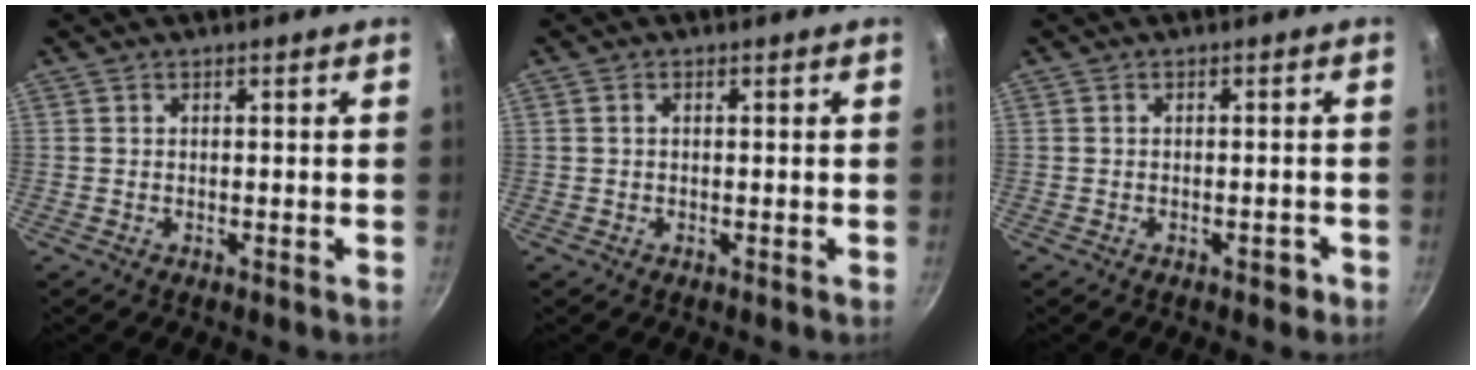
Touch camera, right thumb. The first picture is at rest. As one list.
[{"total": 0.5, "force": [0.0, 0.3, 0.4], "torque": [-0.008, 0.003, 0.001]}, {"total": 1.7, "force": [-1.1, 0.8, 1.0], "torque": [-0.004, 0.016, -0.008]}]